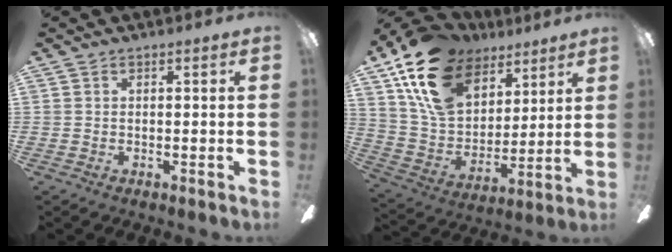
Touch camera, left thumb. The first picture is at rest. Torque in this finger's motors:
{"motor_torque": [2.48, 2.52, 1.34, -1.43, 0.18]}